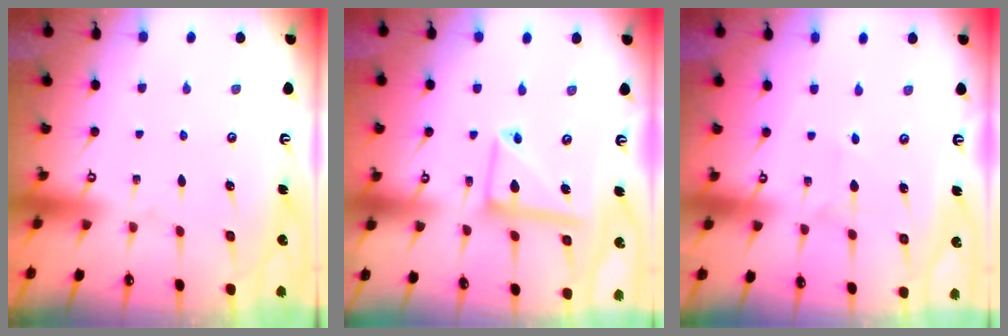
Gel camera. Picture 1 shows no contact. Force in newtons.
{"total": 11.3, "press": 11.2, "slide": 1.2}
{"total": 2.3, "press": 2.3, "slide": 0.2}